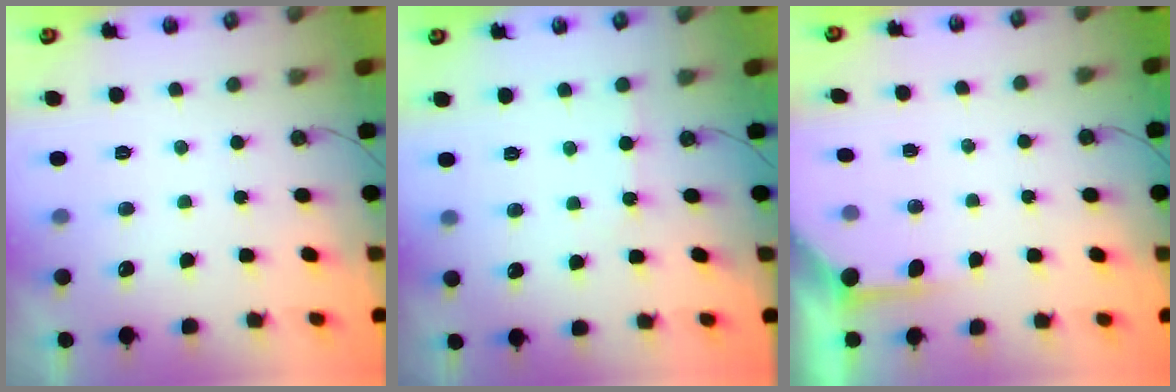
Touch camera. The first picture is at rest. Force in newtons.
{"total": 1.5, "press": 1.5, "slide": 0.2}
{"total": 3.5, "press": 3.5, "slide": 0.3}